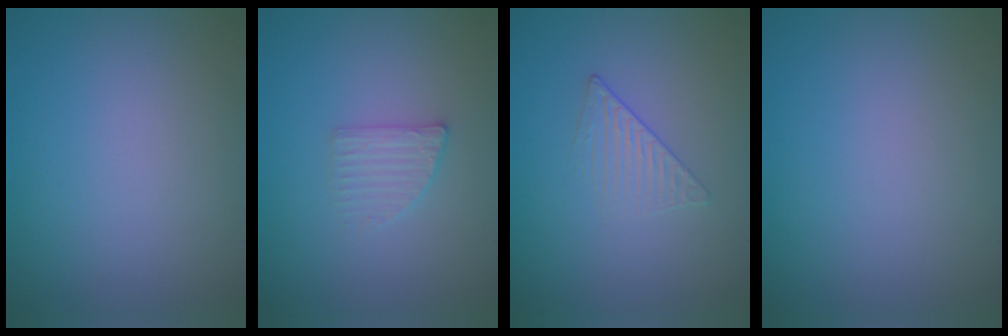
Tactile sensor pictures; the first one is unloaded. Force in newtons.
{"total": 1.9, "press": 1.9, "slide": 0.4}
{"total": 1.5, "press": 0.7, "slide": 1.3}
{"total": 0.0}